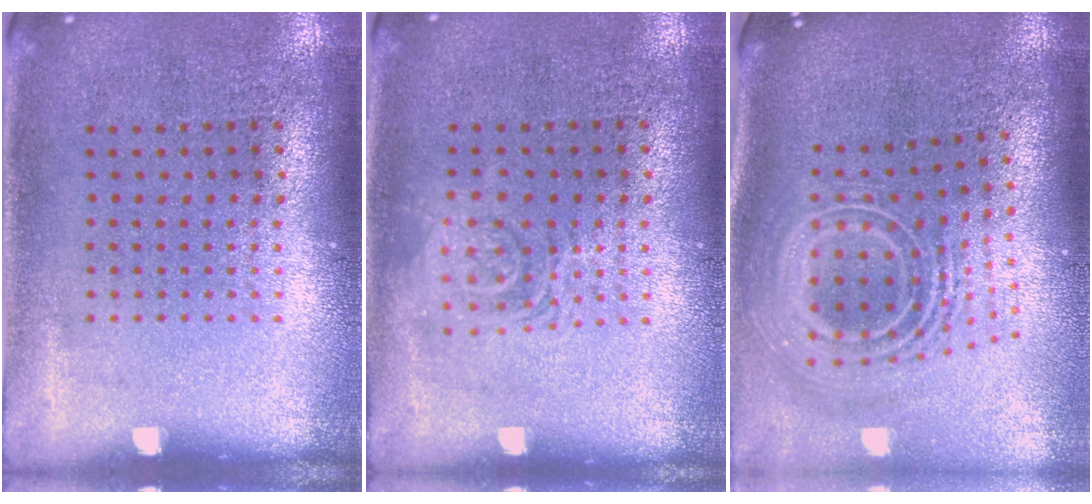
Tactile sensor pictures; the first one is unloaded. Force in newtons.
{"total": 1.3, "press": 1.2, "slide": 0.3}
{"total": 2.8, "press": 1.9, "slide": 2.0}